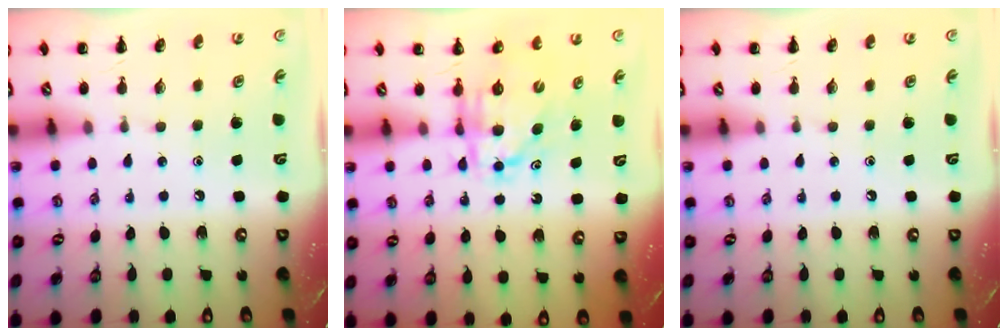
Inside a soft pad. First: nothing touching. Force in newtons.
{"total": 6.3, "press": 6.2, "slide": 0.9}
{"total": 0.0}